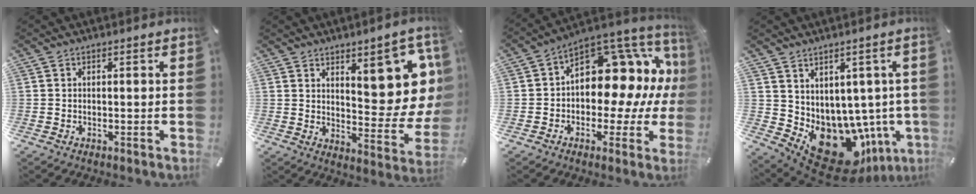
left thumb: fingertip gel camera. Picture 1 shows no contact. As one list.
[{"total": 14.2, "force": [7.3, 6.0, 10.7], "torque": [-0.110, -0.075, 0.123]}, {"total": 13.9, "force": [4.2, 9.7, 9.0], "torque": [-0.109, -0.060, 0.071]}, {"total": 13.6, "force": [-5.3, 9.4, 8.2], "torque": [-0.107, -0.015, -0.066]}]